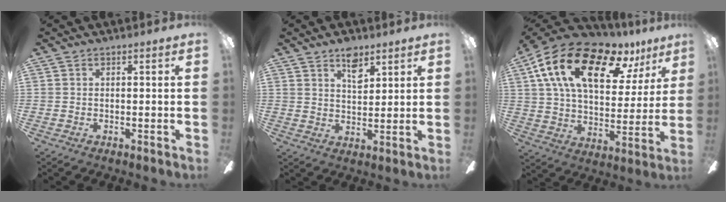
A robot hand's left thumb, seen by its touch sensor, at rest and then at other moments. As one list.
[{"total": 6.5, "force": [4.4, 3.4, 3.4], "torque": [-0.046, -0.015, 0.076]}, {"total": 21.4, "force": [12.2, 10.7, 14.0], "torque": [-0.244, -0.052, 0.212]}]